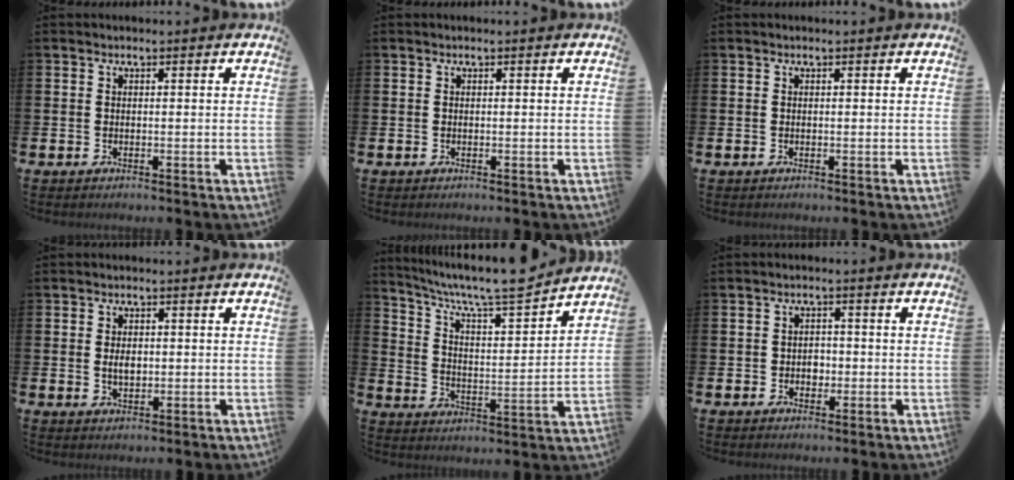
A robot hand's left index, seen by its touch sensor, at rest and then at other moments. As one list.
[{"total": 0.0}, {"total": 0.0}, {"total": 2.3, "force": [0.2, 1.4, 1.8], "torque": [-0.017, -0.001, -0.003]}, {"total": 8.6, "force": [7.8, 0.9, 3.6], "torque": [-0.095, -0.058, 0.130]}, {"total": 2.1, "force": [-0.3, 1.9, 0.9], "torque": [-0.009, 0.003, -0.012]}]